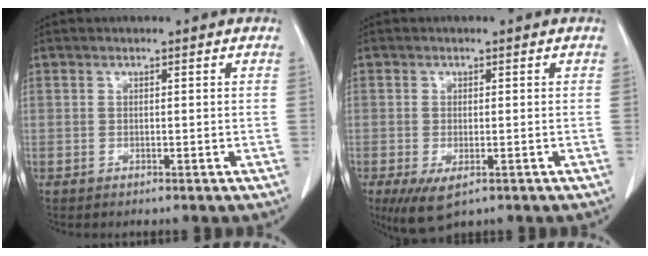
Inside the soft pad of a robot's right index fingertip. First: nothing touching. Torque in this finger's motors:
{"motor_torque": [0.81, -0.51, 0.23, 0.04]}